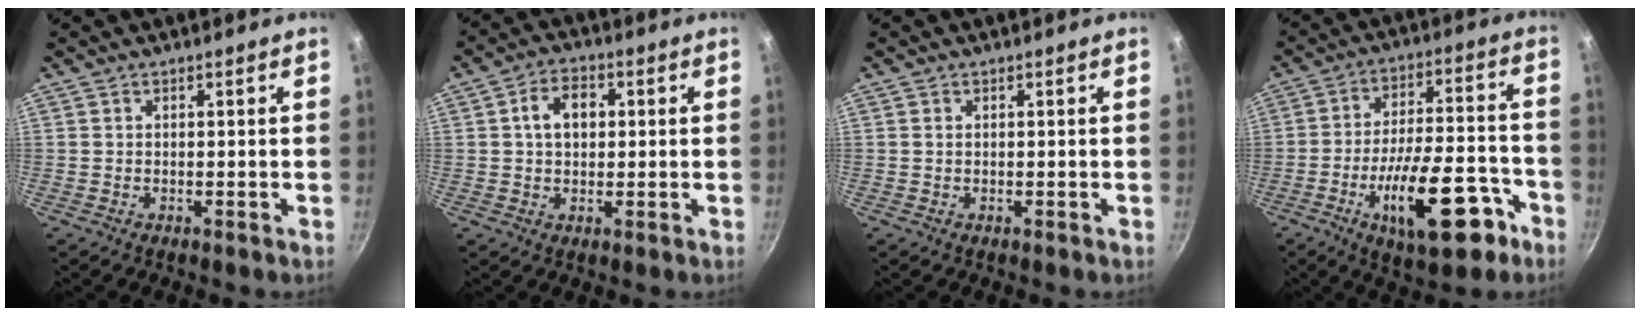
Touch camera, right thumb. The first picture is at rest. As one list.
[{"total": 6.8, "force": [1.1, 4.7, 4.7], "torque": [-0.059, 0.012, 0.012]}, {"total": 0.5, "force": [0.2, 0.3, 0.4], "torque": [-0.008, 0.001, 0.003]}, {"total": 18.9, "force": [-8.6, 7.5, 15.1], "torque": [-0.210, 0.052, -0.123]}]